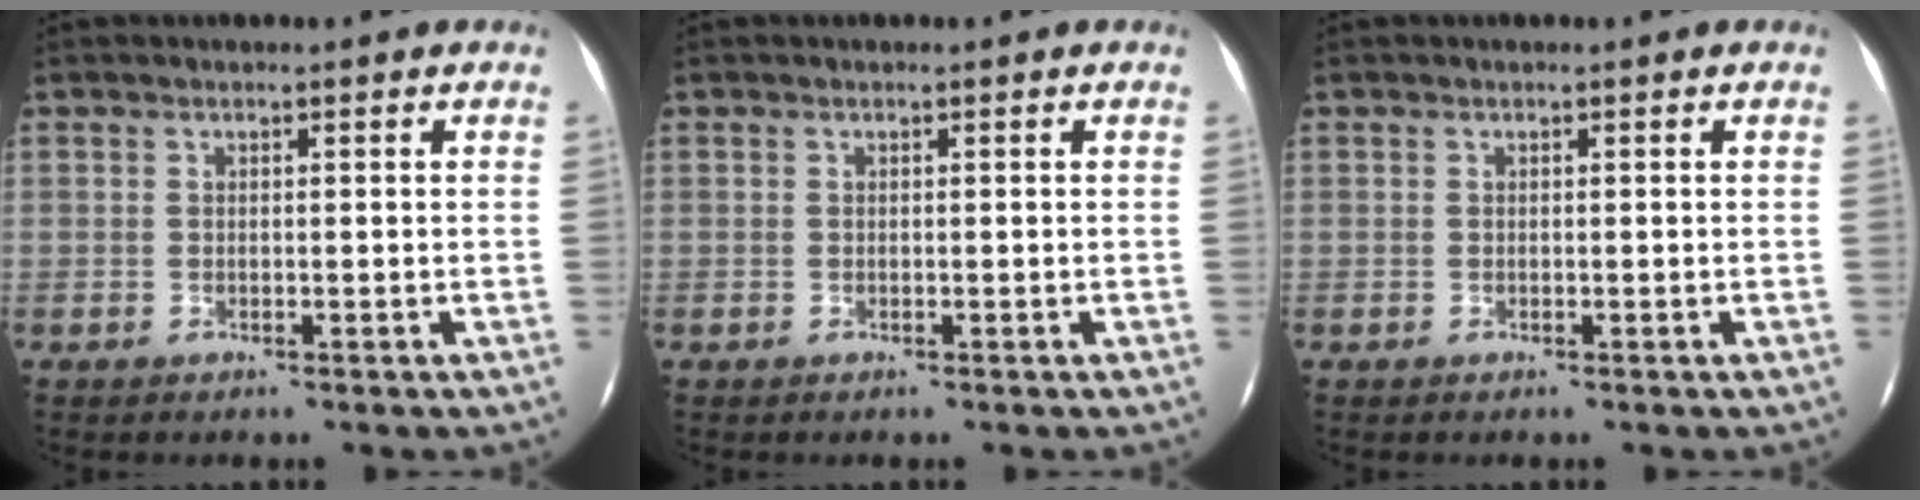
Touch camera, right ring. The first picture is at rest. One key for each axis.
{"total": 0.0}
{"total": 0.0}